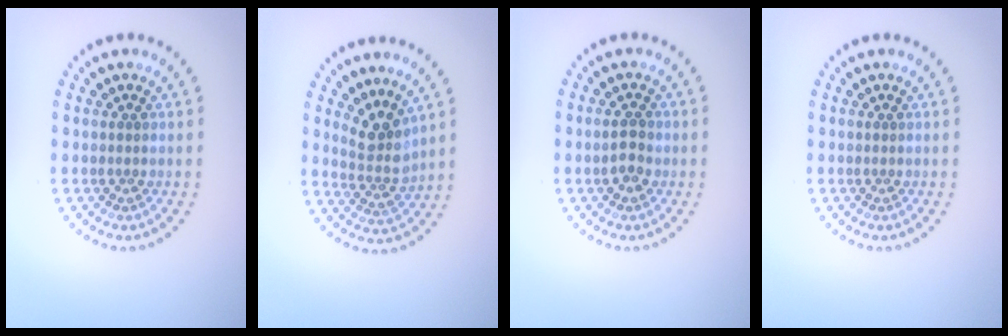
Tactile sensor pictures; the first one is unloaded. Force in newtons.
{"total": 3.0, "press": 2.2, "slide": 2.1}
{"total": 1.9, "press": 1.9, "slide": 0.3}
{"total": 0.0}